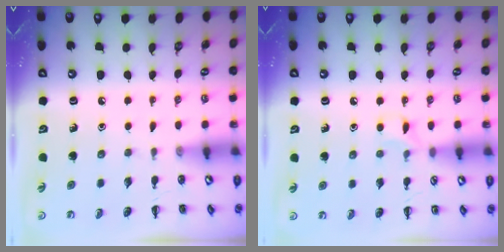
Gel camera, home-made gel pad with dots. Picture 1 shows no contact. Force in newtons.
{"total": 4.7, "press": 4.3, "slide": 1.8}